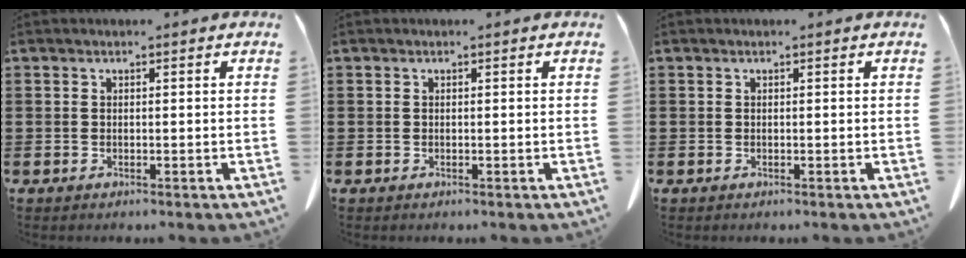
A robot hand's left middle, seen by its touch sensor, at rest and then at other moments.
{"total": 0.0}
{"total": 0.0}